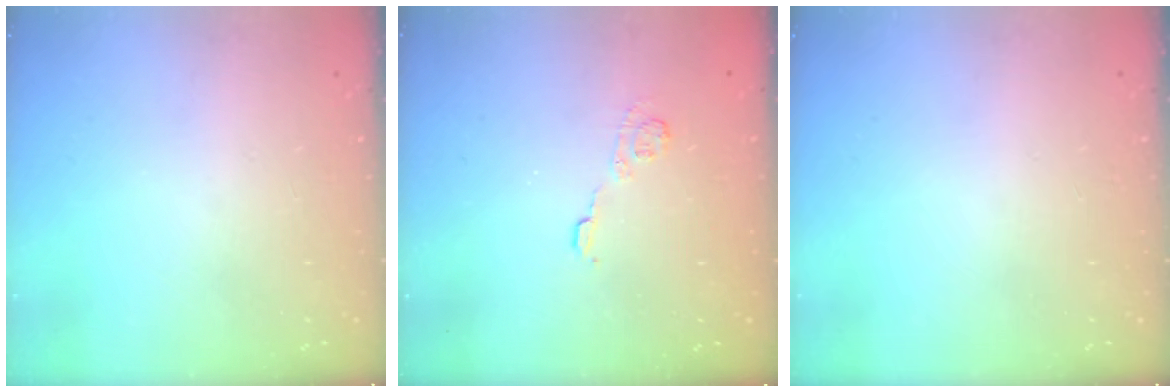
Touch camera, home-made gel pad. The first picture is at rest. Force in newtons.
{"total": 6.5, "press": 6.4, "slide": 1.2}
{"total": 0.0}